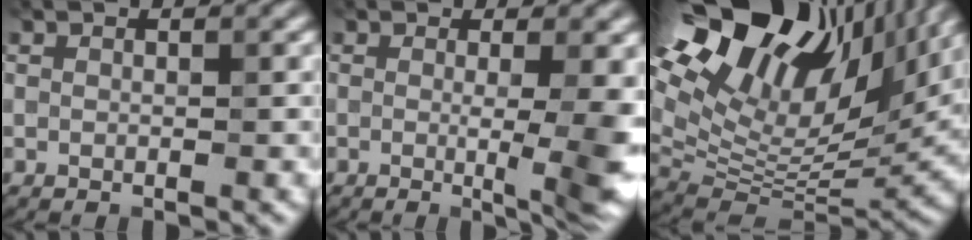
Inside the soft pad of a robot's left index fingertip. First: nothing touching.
{"total": 7.8, "force": [-0.3, 2.4, 7.4], "torque": [-0.063, -0.008, -0.007]}
{"total": 20.5, "force": [10.7, 9.5, 14.6], "torque": [-0.263, 0.053, 0.179]}